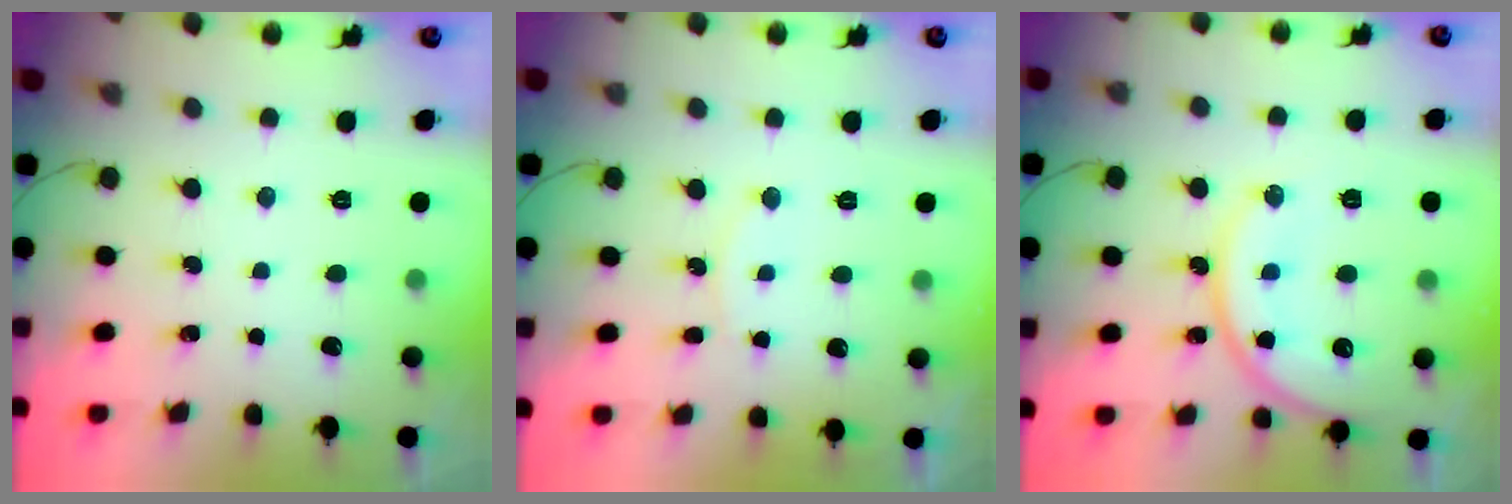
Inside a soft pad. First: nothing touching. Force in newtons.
{"total": 6.5, "press": 6.5, "slide": 0.5}
{"total": 14.3, "press": 14.3, "slide": 1.1}